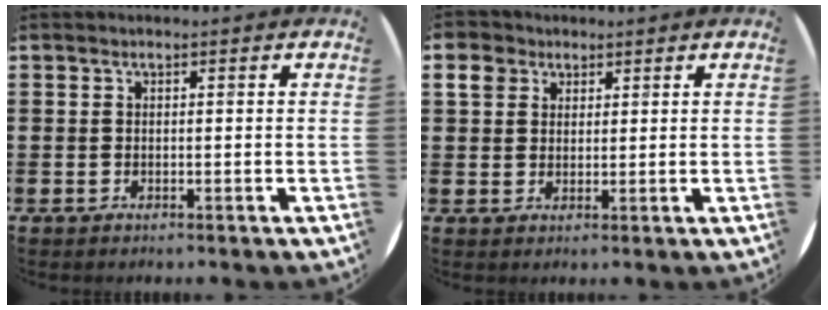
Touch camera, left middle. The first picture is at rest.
{"total": 3.8, "force": [2.3, 2.9, 0.9], "torque": [-0.020, 0.010, 0.042]}